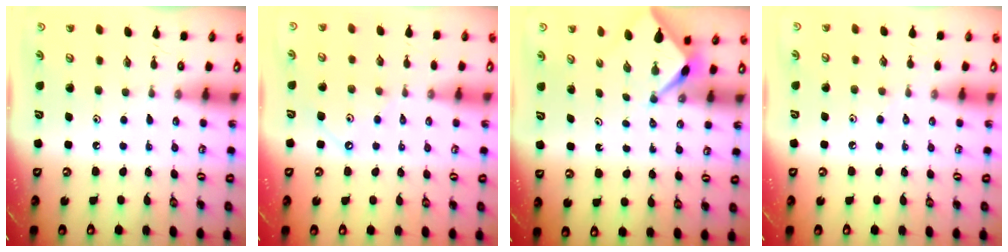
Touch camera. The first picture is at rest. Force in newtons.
{"total": 2.3, "press": 2.3, "slide": 0.4}
{"total": 2.4, "press": 2.4, "slide": 0.3}
{"total": 3.4, "press": 3.4, "slide": 0.6}